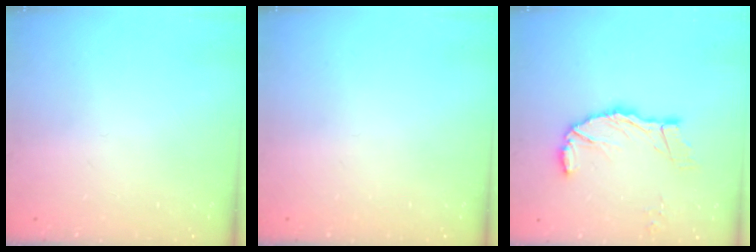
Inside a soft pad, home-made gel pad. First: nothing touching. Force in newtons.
{"total": 0.0}
{"total": 12.5, "press": 12.3, "slide": 1.8}